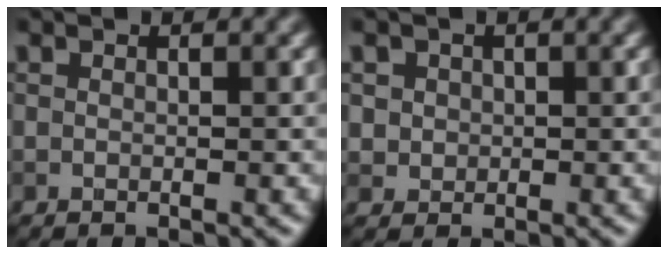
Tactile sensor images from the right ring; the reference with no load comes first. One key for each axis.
{"total": 2.1, "fx": 0.7, "fy": 1.9, "fz": 0.7, "tx": -0.011, "ty": 0.002, "tz": 0.022}